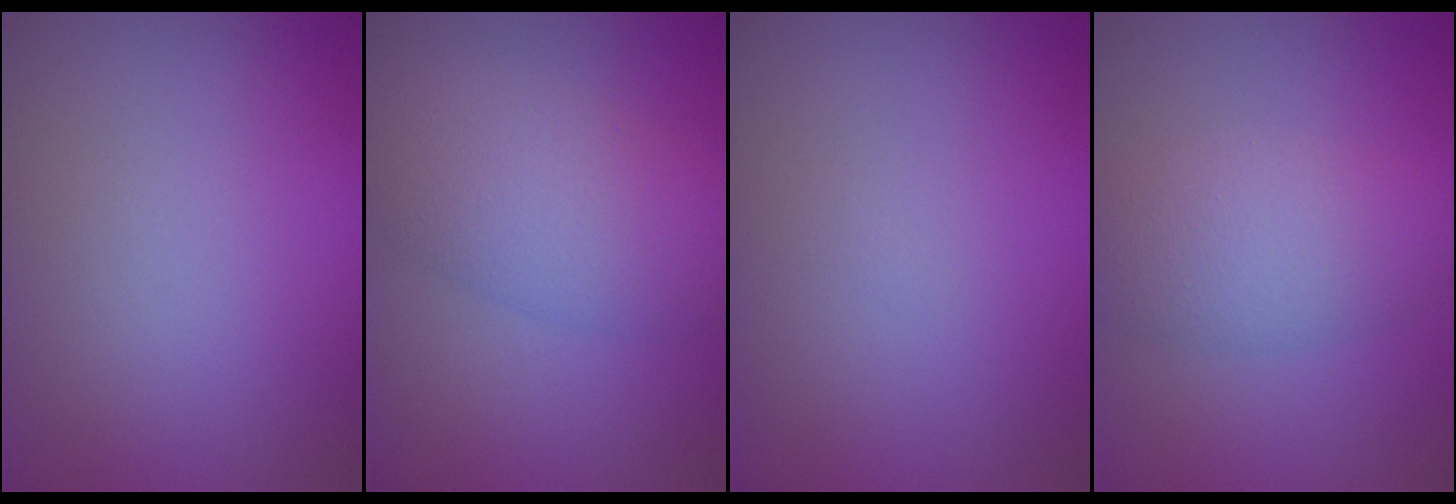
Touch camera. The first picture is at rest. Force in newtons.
{"total": 6.2, "press": 6.2, "slide": 0.1}
{"total": 0.0}
{"total": 4.6, "press": 4.6, "slide": 0.3}